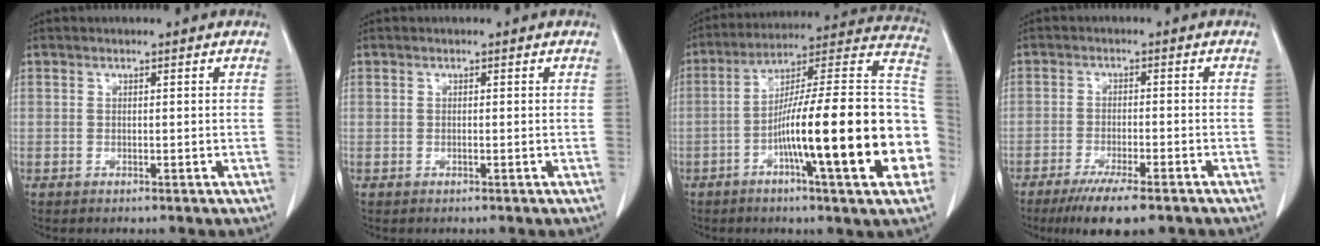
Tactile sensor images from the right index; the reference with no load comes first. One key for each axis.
{"total": 0.0}
{"total": 25.0, "fx": -6.0, "fy": 2.0, "fz": 24.2, "tx": -0.277, "ty": 0.018, "tz": -0.097}
{"total": 8.8, "fx": -6.5, "fy": 1.3, "fz": 5.8, "tx": -0.090, "ty": -0.017, "tz": -0.099}